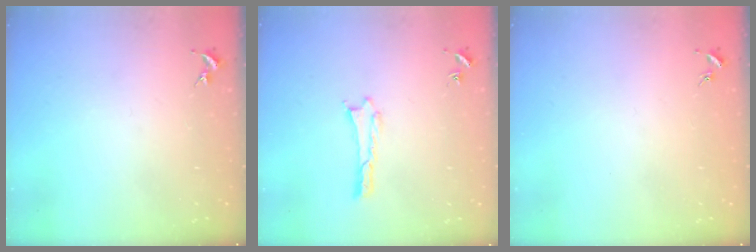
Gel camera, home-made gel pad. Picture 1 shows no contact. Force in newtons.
{"total": 0.0}
{"total": 0.0}